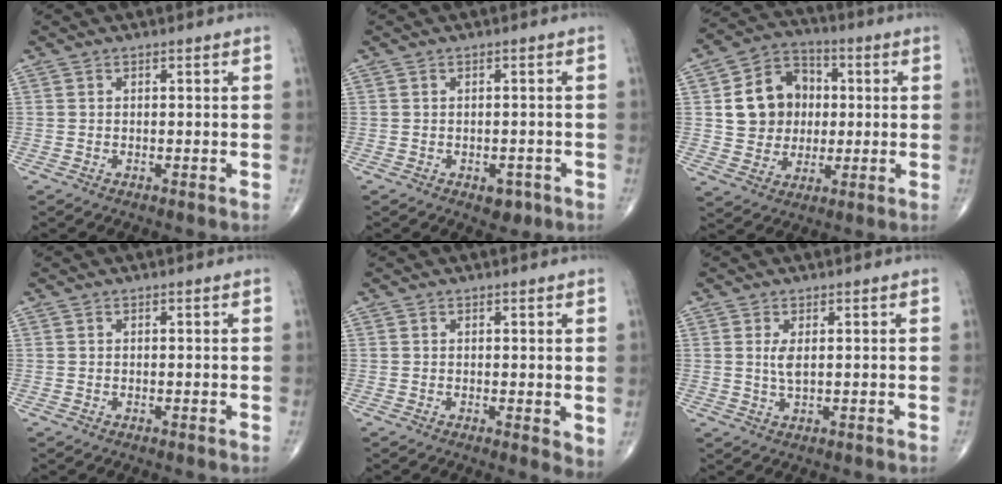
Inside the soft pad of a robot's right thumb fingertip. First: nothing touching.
{"total": 3.0, "force": [-1.5, 1.9, 1.7], "torque": [-0.002, 0.003, -0.016]}
{"total": 13.2, "force": [1.4, 11.3, 6.7], "torque": [-0.073, 0.016, 0.024]}
{"total": 0.0}
{"total": 2.8, "force": [0.3, 1.1, 2.6], "torque": [-0.033, -0.011, 0.003]}
{"total": 2.4, "force": [0.6, 0.8, 2.2], "torque": [-0.049, -0.005, 0.016]}